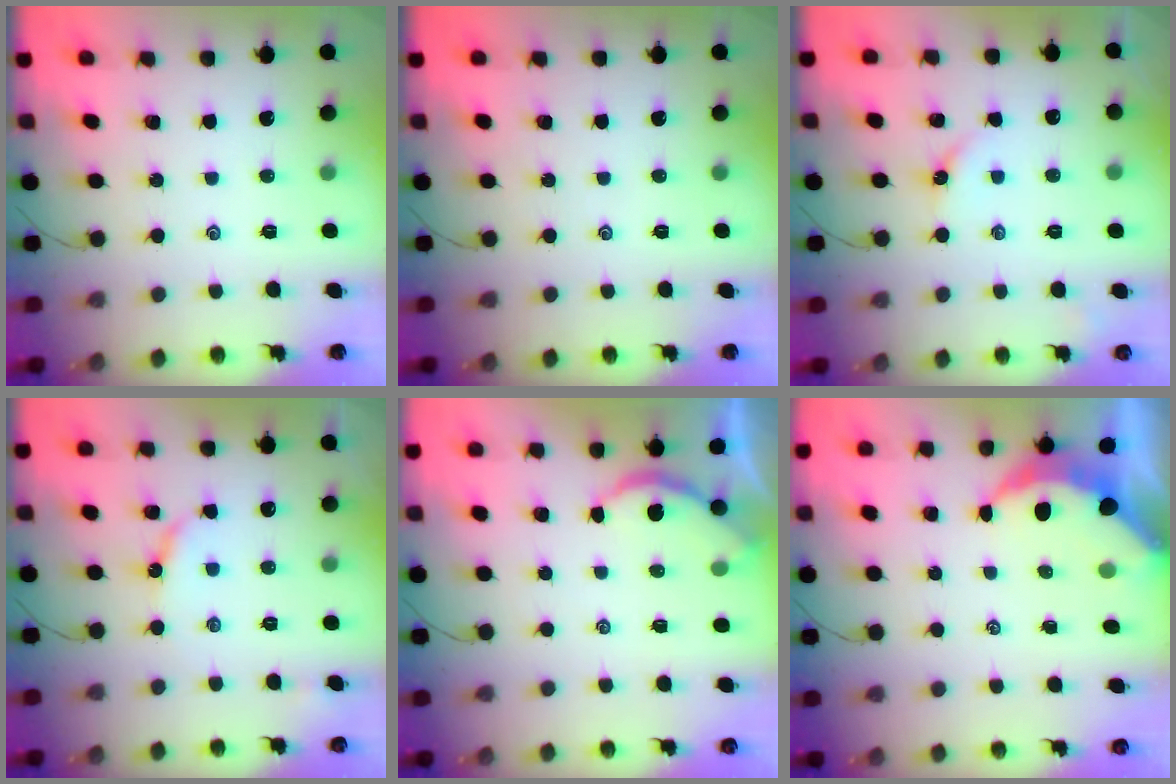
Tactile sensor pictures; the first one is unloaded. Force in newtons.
{"total": 0.0}
{"total": 3.1, "press": 3.1, "slide": 0.5}
{"total": 5.3, "press": 5.3, "slide": 0.5}
{"total": 1.9, "press": 1.9, "slide": 0.4}
{"total": 6.1, "press": 6.1, "slide": 0.1}